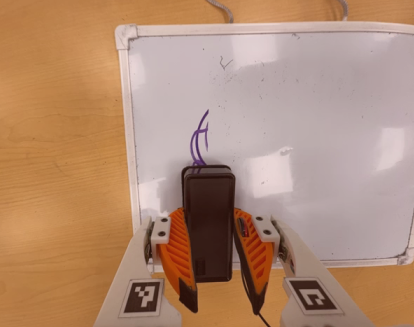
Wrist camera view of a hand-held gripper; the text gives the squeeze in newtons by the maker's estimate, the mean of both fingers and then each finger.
{"total": 7.6, "left": 6.2, "right": 9.0}